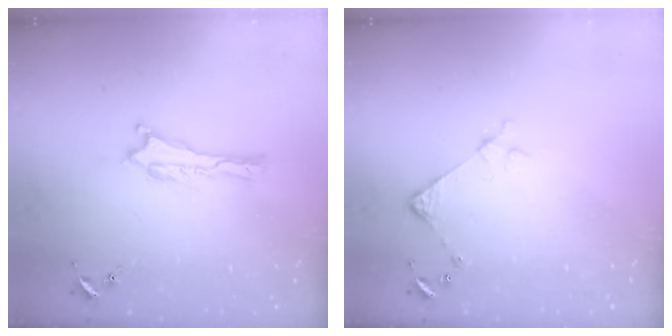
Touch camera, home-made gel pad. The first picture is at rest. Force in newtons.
{"total": 3.8, "press": 3.7, "slide": 0.3}